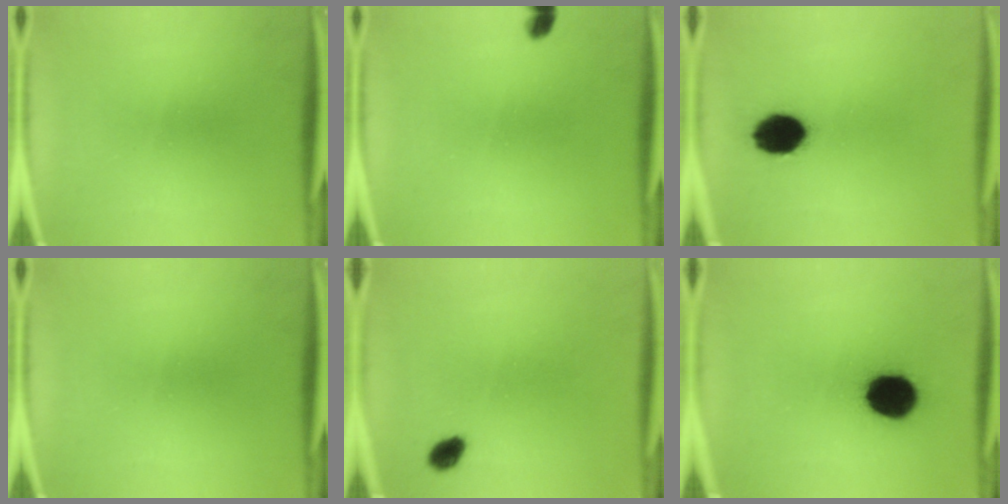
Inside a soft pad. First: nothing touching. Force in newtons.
{"total": 1.8}
{"total": 10.0}
{"total": 0.0}
{"total": 2.9}
{"total": 13.2}